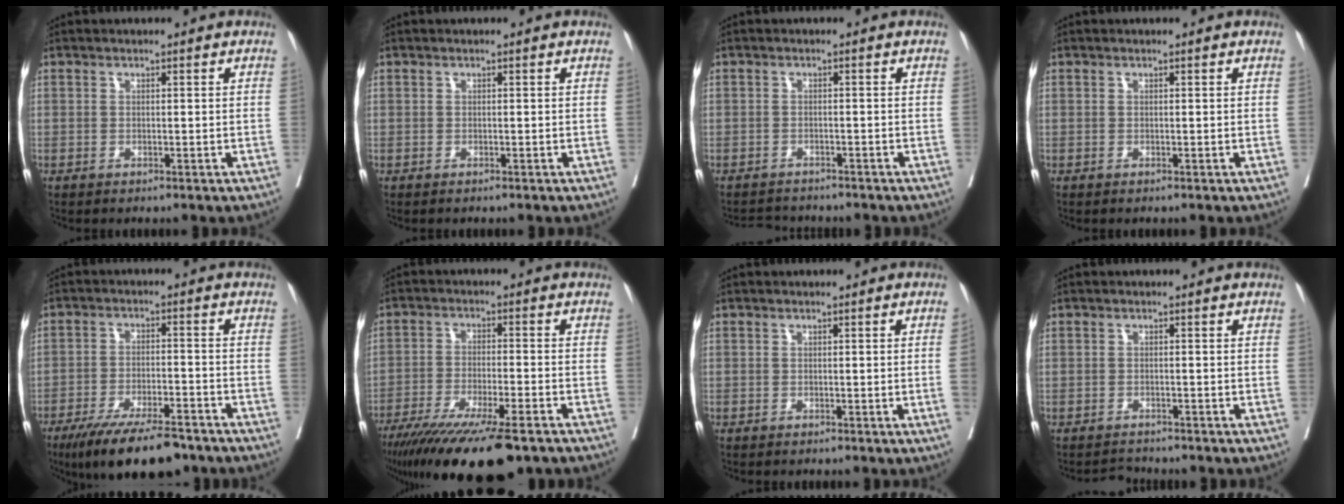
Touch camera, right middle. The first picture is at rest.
{"total": 0.0}
{"total": 3.8, "force": [-3.7, 0.9, 0.1], "torque": [0.002, -0.008, -0.058]}
{"total": 0.0}
{"total": 13.3, "force": [-10.2, 3.2, 7.9], "torque": [-0.124, -0.018, -0.164]}
{"total": 18.0, "force": [-13.7, 2.2, 11.5], "torque": [-0.169, -0.044, -0.217]}
{"total": 1.3, "force": [-0.2, -0.5, 1.2], "torque": [-0.011, -0.001, -0.001]}
{"total": 1.5, "force": [-1.4, 0.3, -0.5], "torque": [0.006, -0.007, -0.022]}